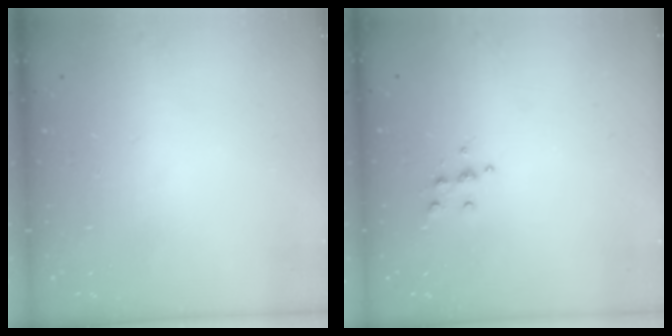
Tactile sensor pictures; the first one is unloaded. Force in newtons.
{"total": 4.7, "press": 4.6, "slide": 0.5}